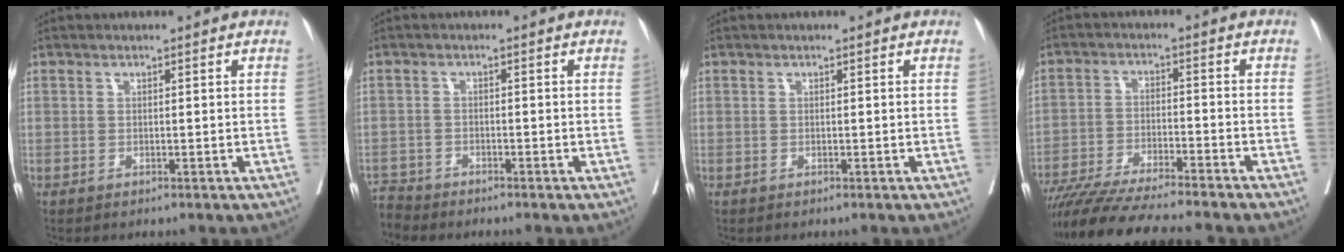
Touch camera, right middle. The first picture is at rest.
{"total": 2.9, "force": [-2.8, 0.1, -0.8], "torque": [0.018, -0.013, -0.053]}
{"total": 0.0}
{"total": 14.9, "force": [-13.0, -0.2, 7.2], "torque": [-0.111, -0.030, -0.211]}